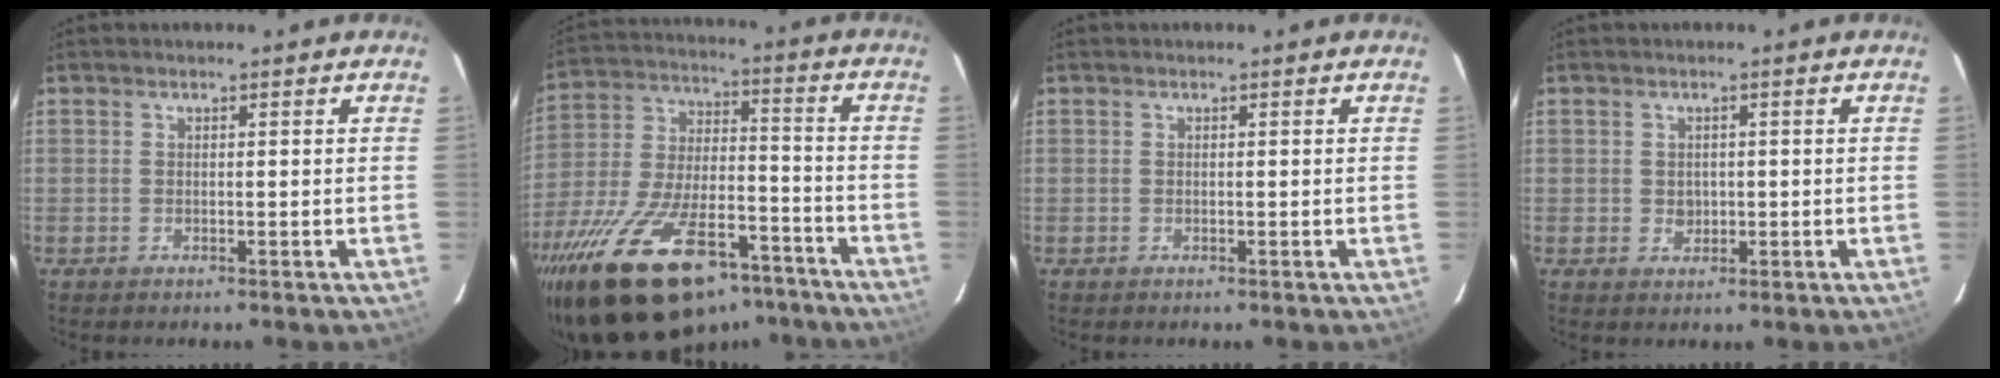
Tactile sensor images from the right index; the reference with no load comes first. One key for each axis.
{"total": 30.4, "fx": -20.8, "fy": 12.9, "fz": 18.1, "tx": -0.353, "ty": -0.020, "tz": -0.316}
{"total": 0.0}
{"total": 2.1, "fx": 0.0, "fy": 1.9, "fz": 0.8, "tx": -0.012, "ty": 0.004, "tz": 0.002}